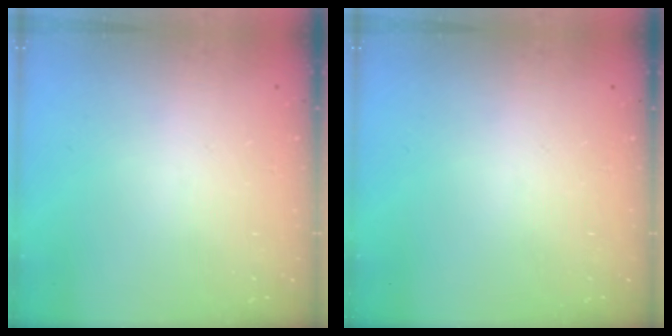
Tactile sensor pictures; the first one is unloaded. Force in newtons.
{"total": 0.0}